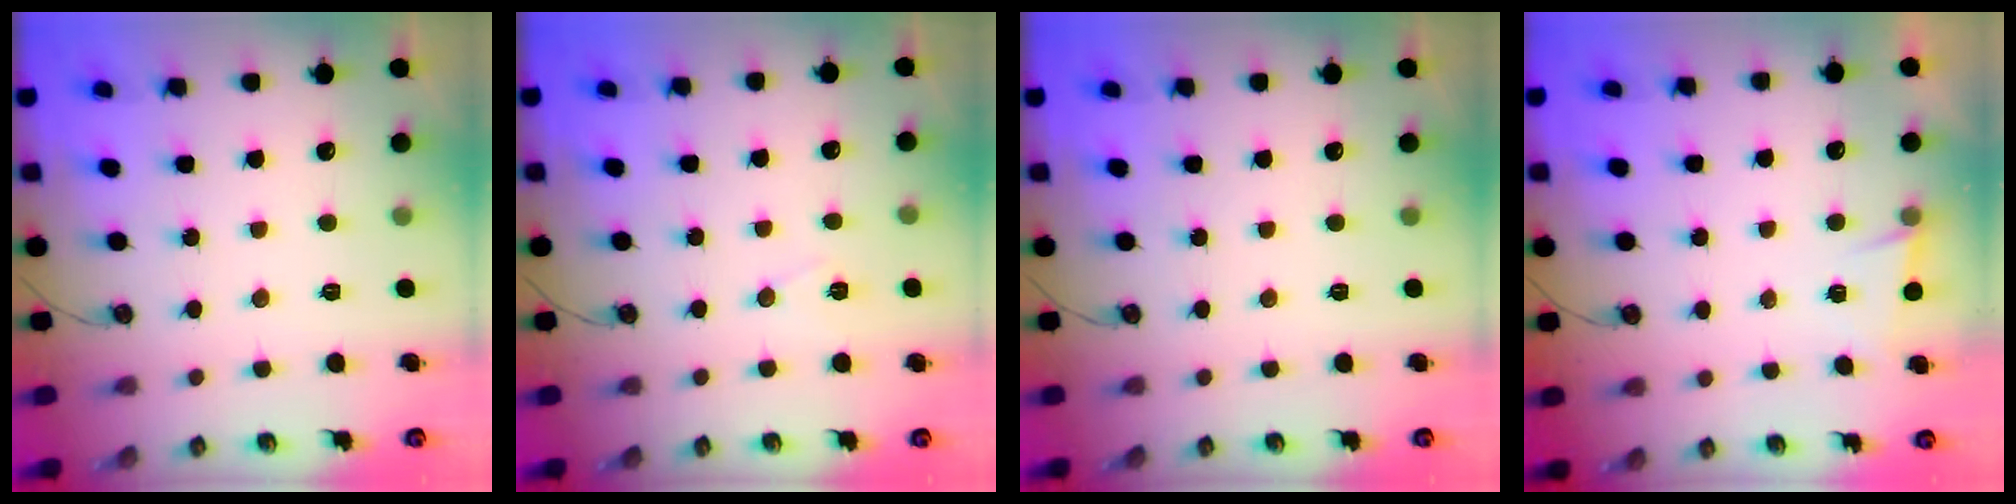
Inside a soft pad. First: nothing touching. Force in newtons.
{"total": 6.9, "press": 5.2, "slide": 4.6}
{"total": 0.0}
{"total": 2.7, "press": 2.6, "slide": 1.0}